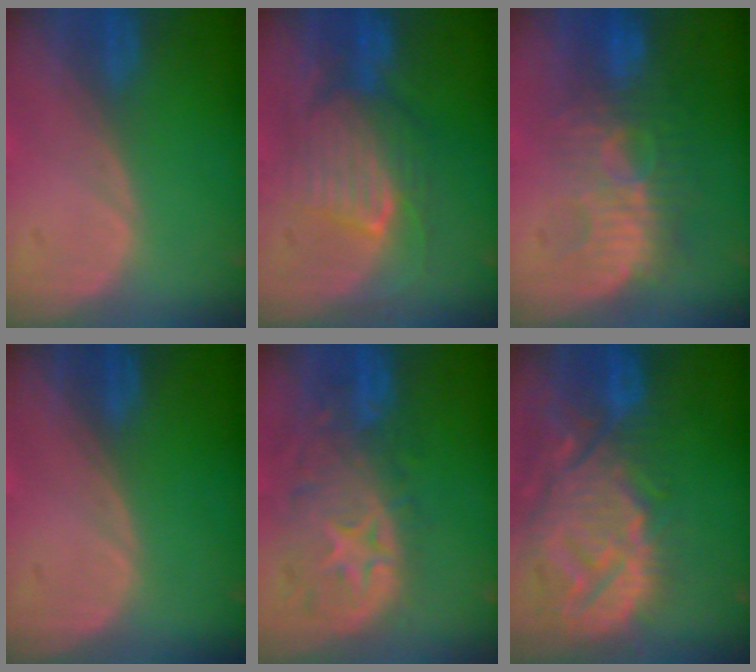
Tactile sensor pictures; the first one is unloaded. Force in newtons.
{"total": 8.4, "press": 8.3, "slide": 1.6}
{"total": 9.5, "press": 9.0, "slide": 3.2}
{"total": 0.0}
{"total": 11.0, "press": 9.8, "slide": 5.1}
{"total": 14.3, "press": 12.3, "slide": 7.4}